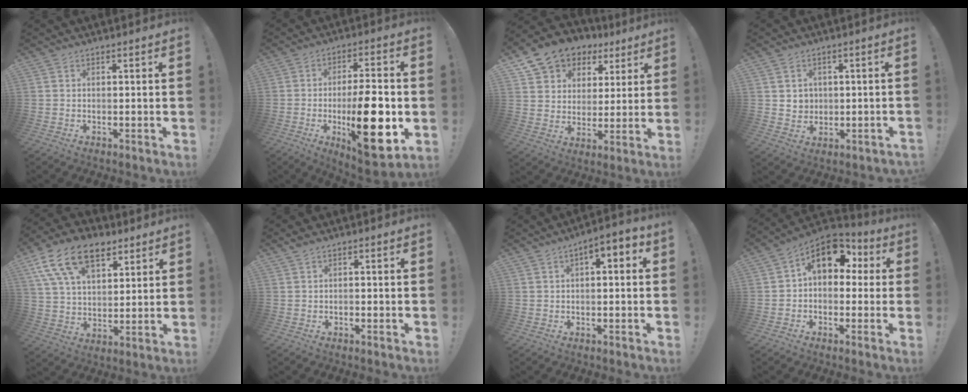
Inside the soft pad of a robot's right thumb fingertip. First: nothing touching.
{"total": 20.7, "force": [-4.3, 6.7, 19.1], "torque": [-0.302, 0.001, -0.058]}
{"total": 10.8, "force": [6.9, 7.7, 2.7], "torque": [-0.046, -0.053, 0.135]}
{"total": 4.8, "force": [1.0, 4.6, 1.2], "torque": [-0.016, -0.001, 0.023]}
{"total": 17.6, "force": [9.7, 10.5, 10.4], "torque": [-0.175, -0.042, 0.179]}
{"total": 0.7, "force": [-0.1, 0.4, 0.6], "torque": [-0.018, 0.005, 0.000]}
{"total": 4.1, "force": [0.2, 1.8, 3.7], "torque": [-0.047, -0.002, 0.001]}
{"total": 13.0, "force": [4.4, 8.8, 8.5], "torque": [-0.109, -0.012, 0.083]}